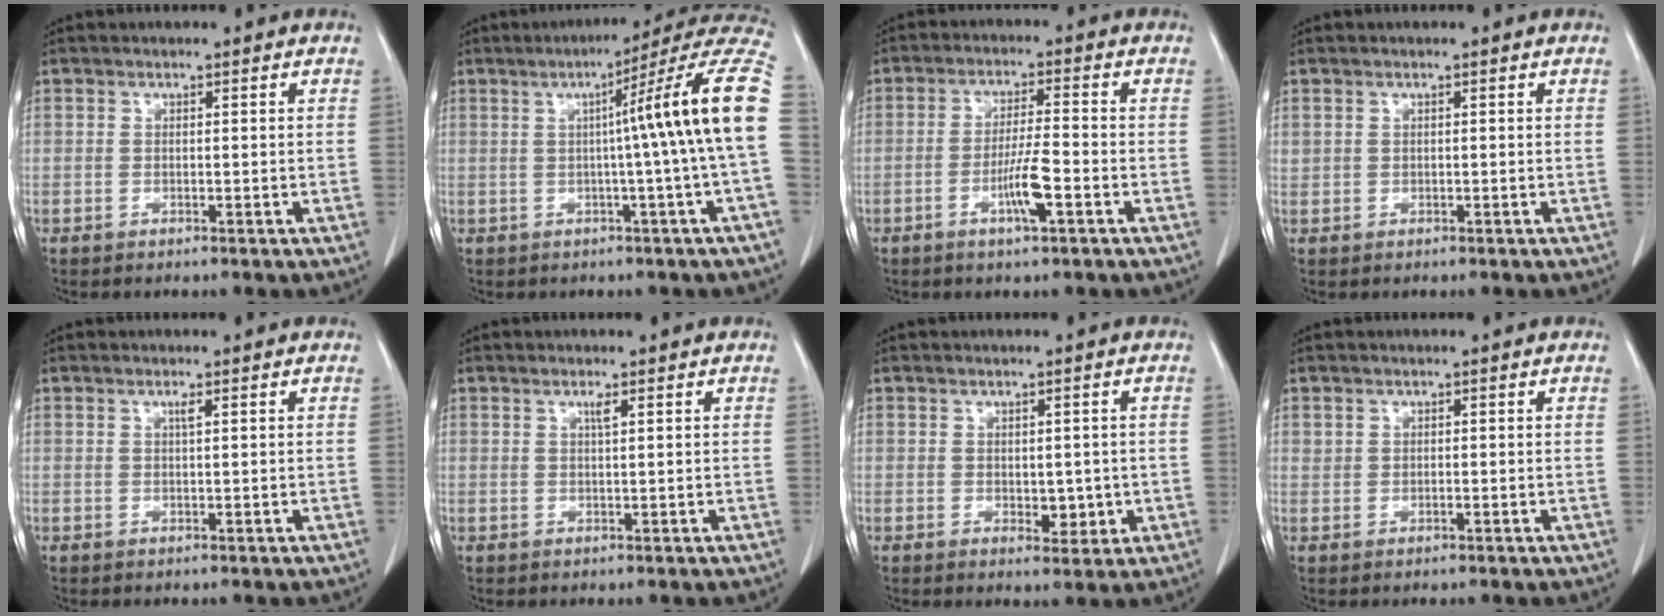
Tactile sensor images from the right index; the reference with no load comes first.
{"total": 15.1, "force": [0.8, -2.2, 14.9], "torque": [-0.182, 0.022, 0.000]}
{"total": 5.9, "force": [-2.3, 0.3, 5.4], "torque": [-0.101, -0.005, -0.044]}
{"total": 0.6, "force": [0.3, 0.5, 0.1], "torque": [0.002, 0.010, 0.008]}
{"total": 0.8, "force": [0.4, -0.1, 0.7], "torque": [-0.016, 0.000, 0.008]}
{"total": 1.1, "force": [0.6, -0.1, 0.9], "torque": [-0.021, -0.001, 0.011]}
{"total": 3.5, "force": [-0.4, 2.1, 2.8], "torque": [-0.028, -0.001, 0.003]}
{"total": 0.7, "force": [0.3, 0.6, 0.3], "torque": [-0.002, 0.005, 0.005]}